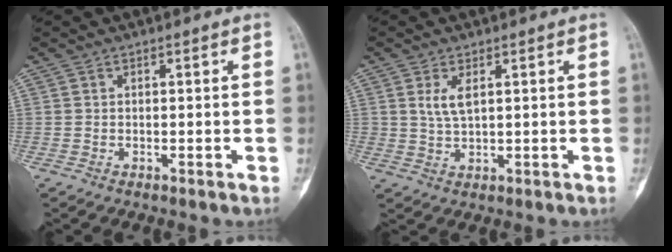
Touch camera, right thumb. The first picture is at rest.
{"total": 3.7, "force": [1.4, 1.6, 3.0], "torque": [-0.060, -0.006, 0.032]}